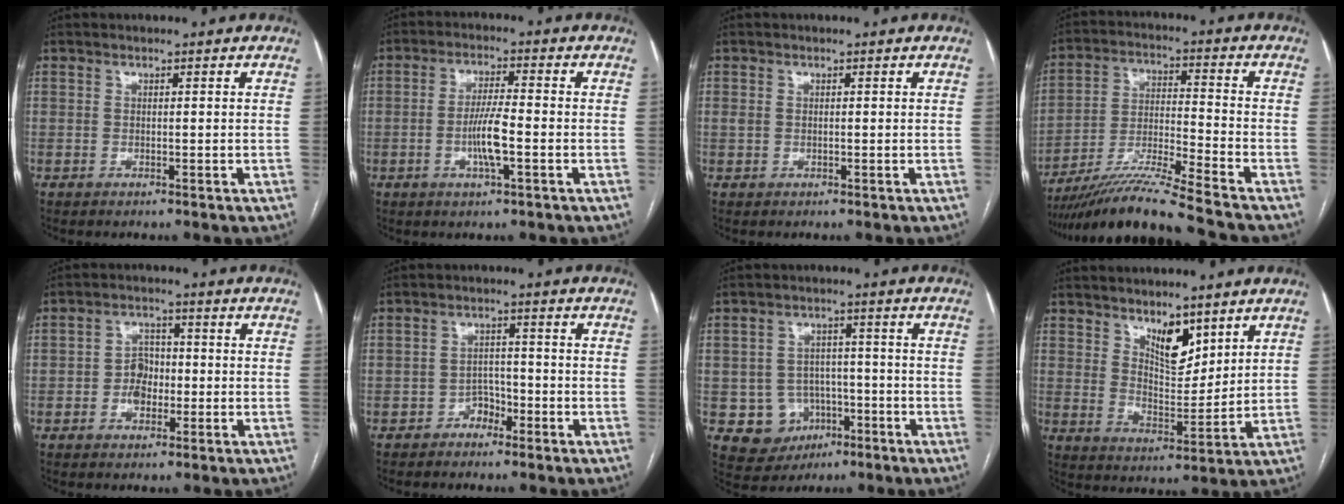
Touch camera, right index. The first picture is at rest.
{"total": 6.0, "force": [-1.7, 0.6, 5.7], "torque": [-0.117, -0.002, -0.031]}
{"total": 0.9, "force": [0.0, 0.6, 0.7], "torque": [-0.022, 0.008, 0.004]}
{"total": 14.2, "force": [-12.5, -1.9, 6.5], "torque": [-0.114, -0.014, -0.222]}
{"total": 4.4, "force": [-1.1, 3.2, 2.7], "torque": [-0.048, 0.013, -0.019]}
{"total": 2.9, "force": [-2.1, 1.9, 0.8], "torque": [-0.006, 0.011, -0.035]}
{"total": 7.6, "force": [-2.7, 6.9, 1.6], "torque": [-0.025, 0.013, -0.031]}
{"total": 6.8, "force": [4.5, 2.7, 4.2], "torque": [-0.074, -0.012, 0.084]}